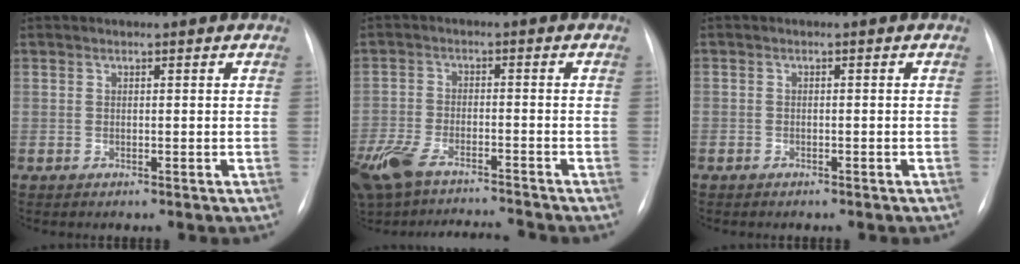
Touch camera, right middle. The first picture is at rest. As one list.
[{"total": 12.5, "force": [-10.8, 2.4, 5.7], "torque": [-0.121, 0.002, -0.184]}, {"total": 1.3, "force": [-0.8, 0.9, 0.1], "torque": [-0.008, 0.004, -0.010]}]